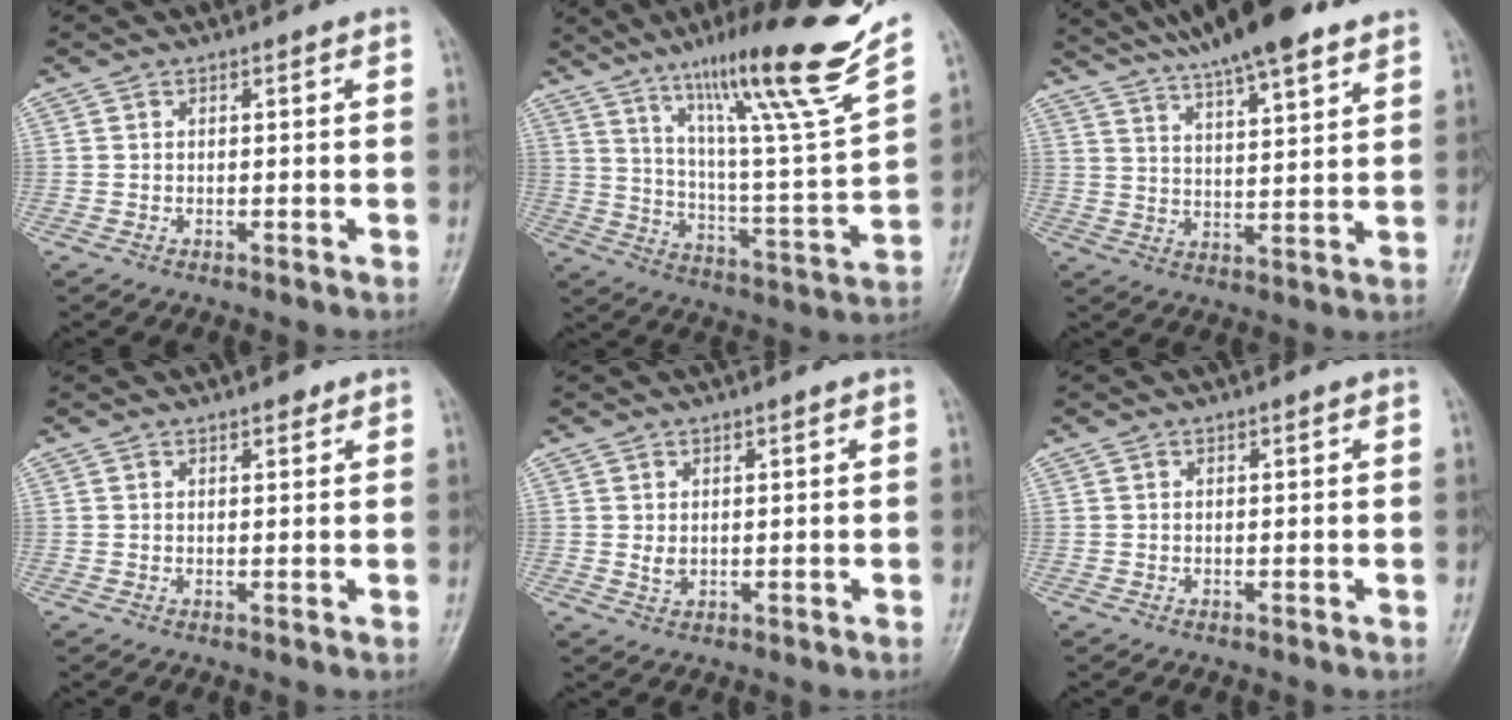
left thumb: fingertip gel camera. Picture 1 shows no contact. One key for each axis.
{"total": 23.2, "fx": 16.5, "fy": 0.6, "fz": 16.4, "tx": -0.229, "ty": -0.080, "tz": 0.267}
{"total": 15.9, "fx": 12.1, "fy": 3.2, "fz": 9.9, "tx": -0.145, "ty": -0.030, "tz": 0.195}
{"total": 1.5, "fx": 1.1, "fy": 0.6, "fz": 0.8, "tx": -0.006, "ty": -0.006, "tz": 0.015}
{"total": 1.8, "fx": 0.7, "fy": 0.9, "fz": 1.5, "tx": -0.024, "ty": -0.006, "tz": 0.018}
{"total": 0.0}